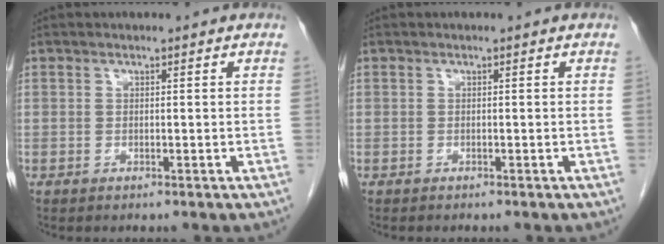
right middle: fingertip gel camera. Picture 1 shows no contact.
{"total": 0.6, "force": [-0.6, 0.1, 0.2], "torque": [-0.010, -0.003, -0.010]}